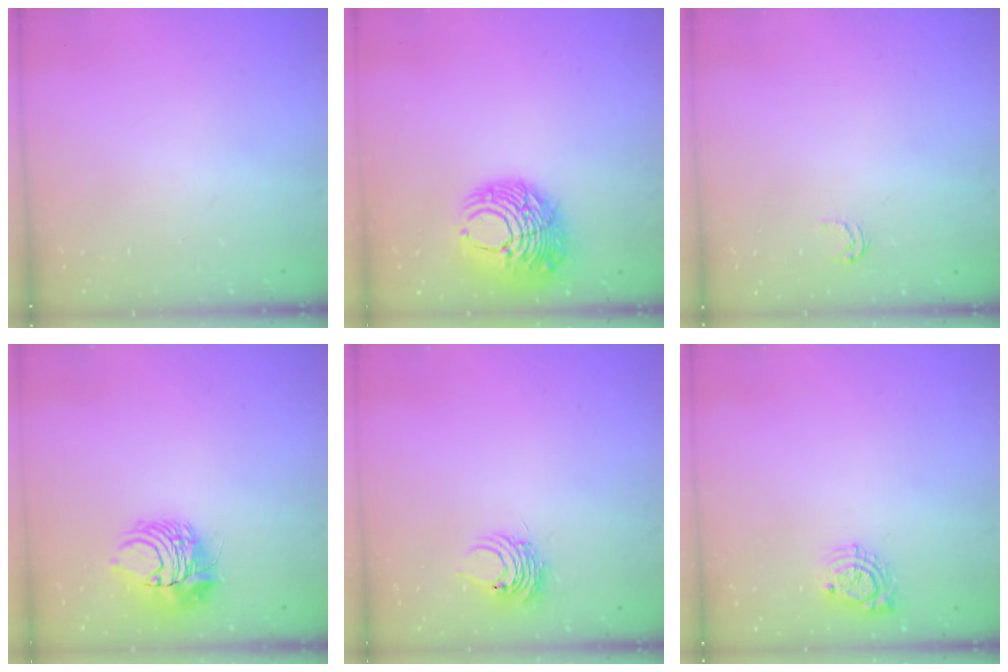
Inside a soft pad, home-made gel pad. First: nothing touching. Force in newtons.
{"total": 13.4, "press": 13.3, "slide": 1.4}
{"total": 3.5, "press": 3.5, "slide": 0.2}
{"total": 9.0, "press": 8.9, "slide": 0.9}
{"total": 6.8, "press": 6.7, "slide": 0.8}
{"total": 7.9, "press": 7.9, "slide": 0.4}